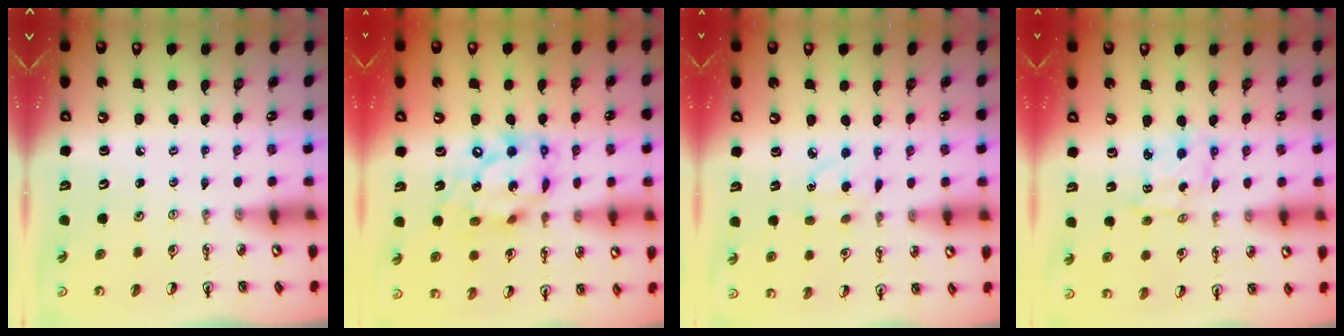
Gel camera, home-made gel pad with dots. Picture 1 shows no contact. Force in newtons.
{"total": 14.6, "press": 14.6, "slide": 1.1}
{"total": 3.9, "press": 3.9, "slide": 0.5}
{"total": 1.9, "press": 1.9, "slide": 0.1}